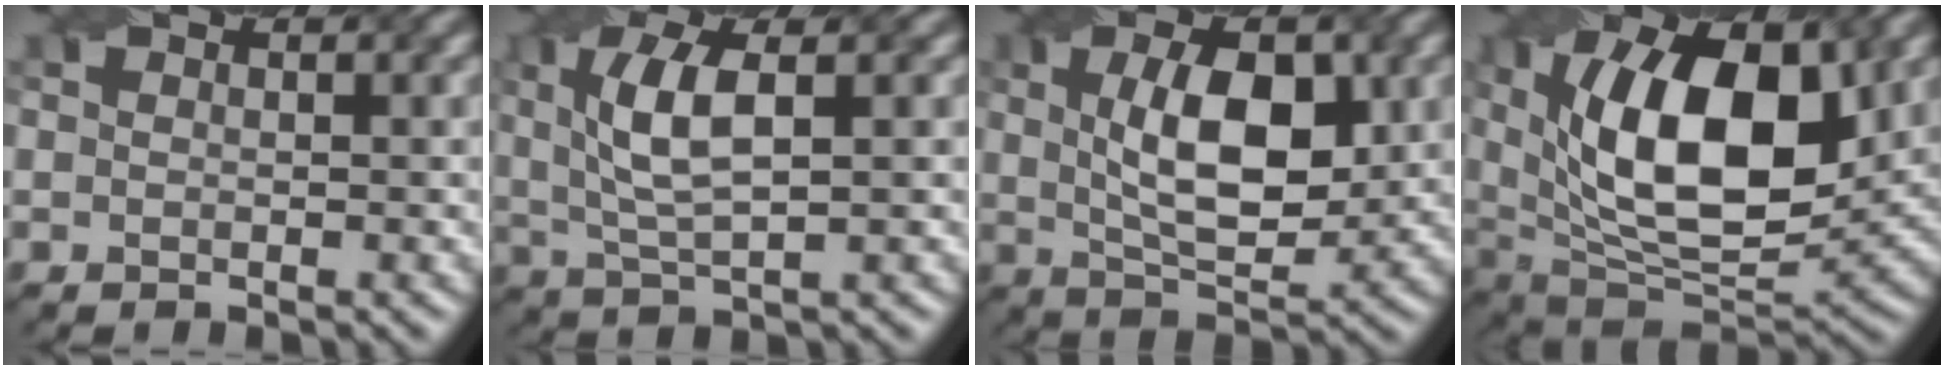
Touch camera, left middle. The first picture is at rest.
{"total": 5.1, "force": [0.8, 1.6, 4.8], "torque": [-0.098, 0.009, 0.031]}
{"total": 7.3, "force": [0.9, 3.4, 6.5], "torque": [-0.106, 0.008, 0.027]}
{"total": 13.5, "force": [3.3, 6.8, 11.2], "torque": [-0.173, 0.006, 0.061]}